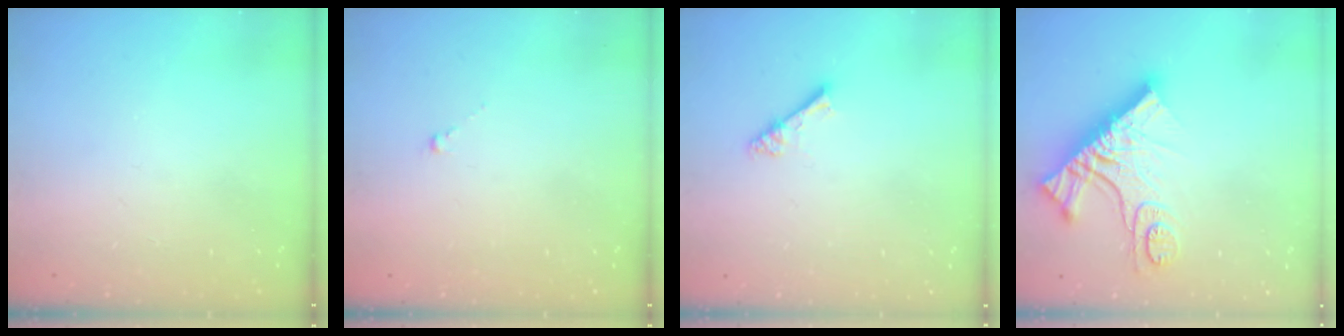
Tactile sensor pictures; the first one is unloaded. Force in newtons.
{"total": 0.0}
{"total": 3.6, "press": 3.6, "slide": 0.3}
{"total": 16.3, "press": 16.3, "slide": 1.4}